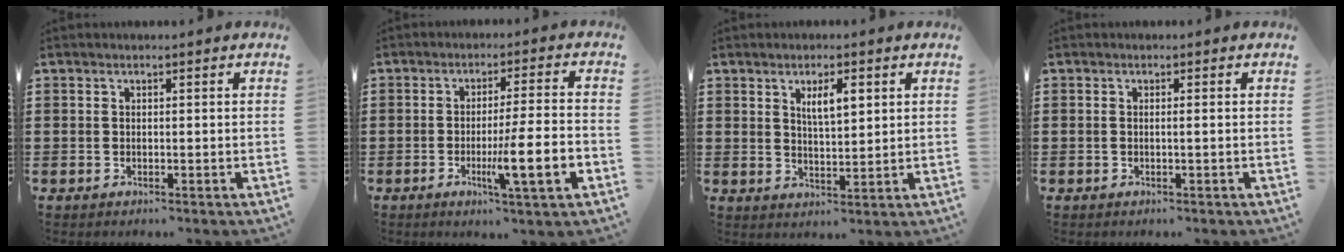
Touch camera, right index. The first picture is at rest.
{"total": 8.7, "force": [-2.9, 0.3, 8.2], "torque": [-0.138, -0.010, -0.049]}
{"total": 4.1, "force": [1.7, 1.3, 3.5], "torque": [-0.057, 0.000, 0.024]}
{"total": 0.6, "force": [-0.1, -0.2, 0.6], "torque": [-0.012, -0.004, -0.001]}